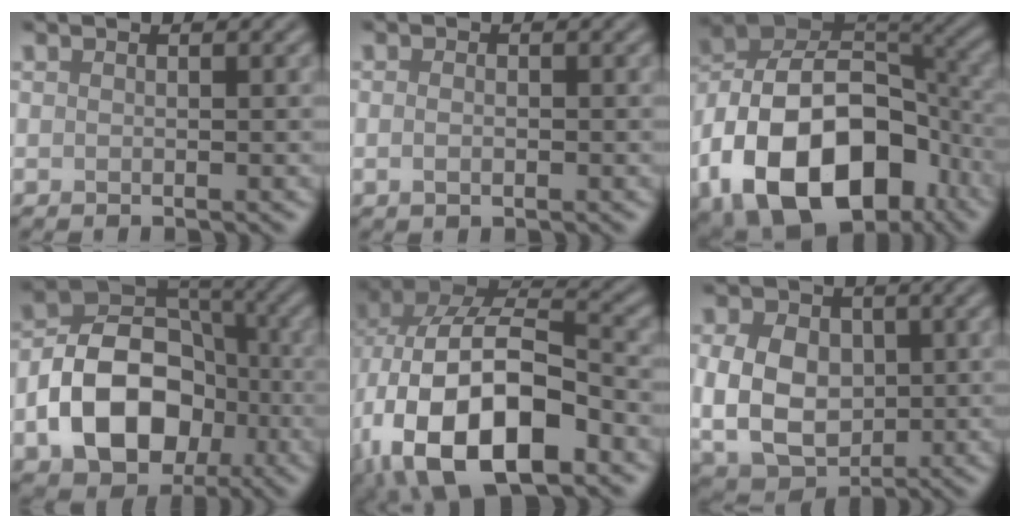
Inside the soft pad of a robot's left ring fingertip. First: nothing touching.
{"total": 1.2, "force": [-0.2, 0.7, 1.0], "torque": [-0.019, -0.002, -0.004]}
{"total": 17.1, "force": [-7.0, 10.9, 11.2], "torque": [-0.191, -0.007, -0.125]}
{"total": 10.5, "force": [-2.9, 7.6, 6.6], "torque": [-0.107, 0.003, -0.056]}
{"total": 16.1, "force": [-4.8, 8.9, 12.6], "torque": [-0.231, -0.011, -0.078]}
{"total": 7.9, "force": [0.4, 6.0, 5.2], "torque": [-0.106, -0.007, 0.007]}